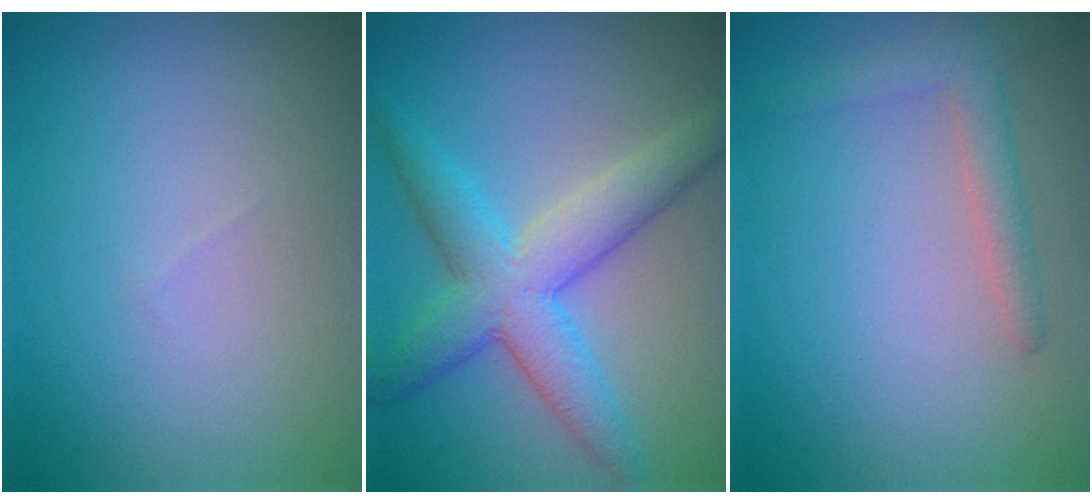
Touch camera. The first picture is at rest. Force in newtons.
{"total": 6.4, "press": 6.4, "slide": 0.1}
{"total": 2.2, "press": 2.1, "slide": 0.2}